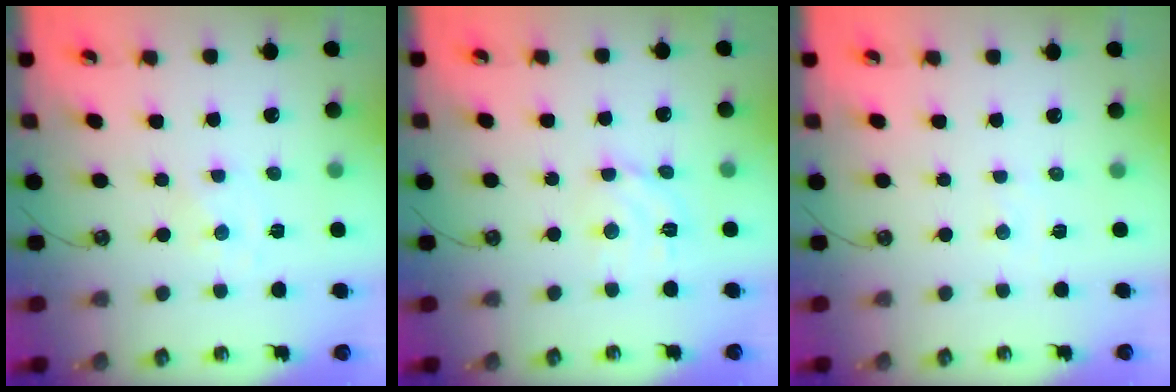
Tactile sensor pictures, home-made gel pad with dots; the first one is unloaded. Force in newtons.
{"total": 6.3, "press": 6.3, "slide": 0.8}
{"total": 2.3, "press": 2.3, "slide": 0.3}